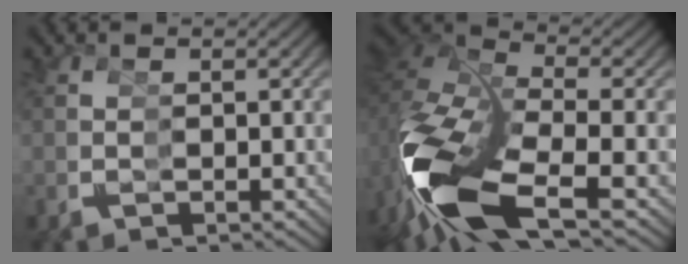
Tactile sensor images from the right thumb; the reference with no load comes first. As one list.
[{"total": 15.6, "force": [-3.9, 9.8, 11.5], "torque": [-0.277, -0.063, -0.045]}]